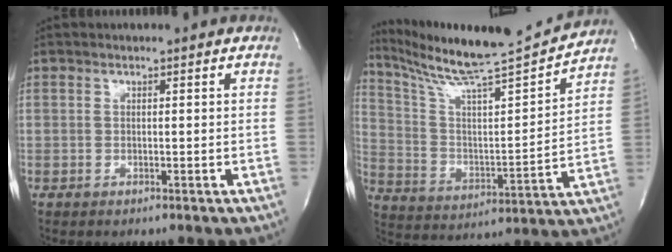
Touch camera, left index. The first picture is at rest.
{"total": 18.0, "force": [16.6, -0.8, 7.0], "torque": [-0.132, -0.030, 0.275]}